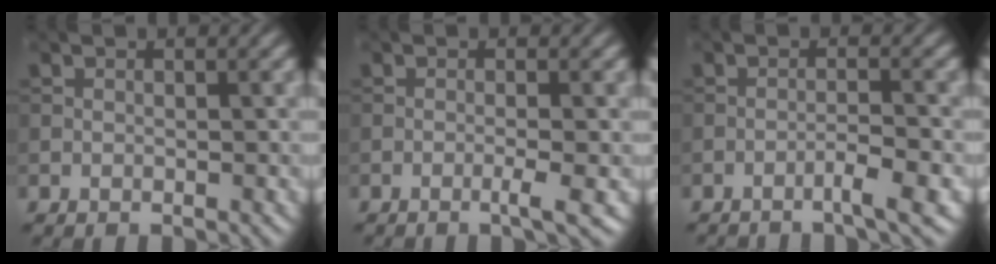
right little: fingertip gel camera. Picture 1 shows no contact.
{"total": 1.9, "force": [-0.7, 0.2, 1.8], "torque": [-0.025, 0.002, -0.015]}
{"total": 2.7, "force": [-1.7, 0.3, 2.1], "torque": [-0.024, 0.008, -0.040]}